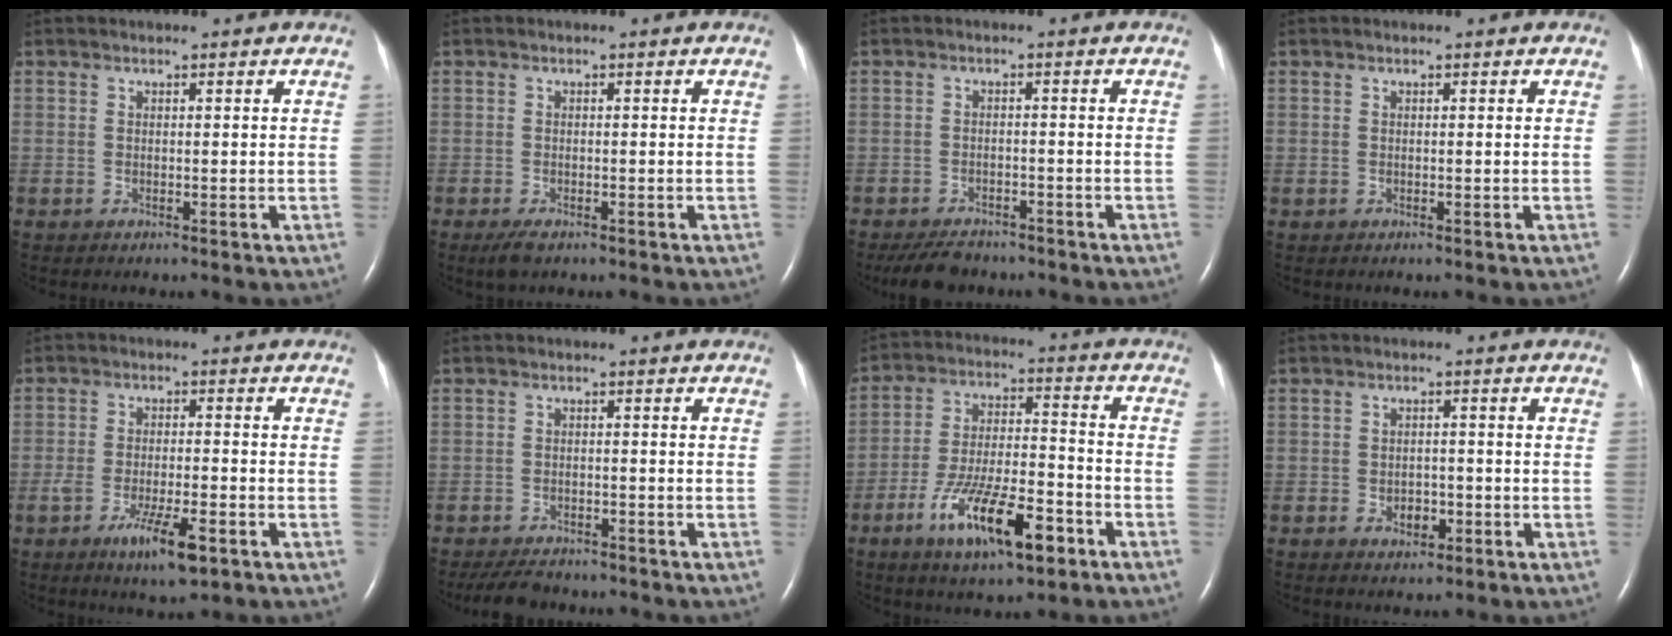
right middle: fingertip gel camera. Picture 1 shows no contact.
{"total": 2.2, "force": [-1.4, 0.8, 1.5], "torque": [-0.040, -0.007, -0.022]}
{"total": 5.9, "force": [-5.1, 2.3, 1.8], "torque": [-0.033, -0.009, -0.080]}
{"total": 0.0}
{"total": 7.2, "force": [-3.8, 1.4, 5.9], "torque": [-0.106, -0.012, -0.058]}
{"total": 5.5, "force": [-4.9, 1.8, 1.7], "torque": [-0.031, -0.012, -0.076]}
{"total": 13.8, "force": [-7.3, 3.4, 11.2], "torque": [-0.208, -0.004, -0.120]}
{"total": 2.8, "force": [-1.1, 1.9, 1.7], "torque": [-0.023, 0.005, -0.009]}